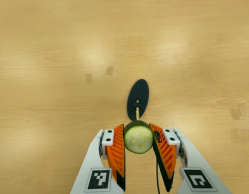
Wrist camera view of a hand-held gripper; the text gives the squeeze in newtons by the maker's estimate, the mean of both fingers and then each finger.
{"total": 9.6, "left": 8.7, "right": 10.5}